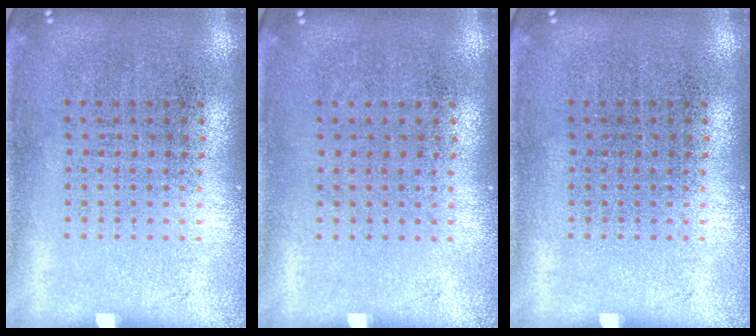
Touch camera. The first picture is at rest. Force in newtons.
{"total": 0.0}
{"total": 0.0}